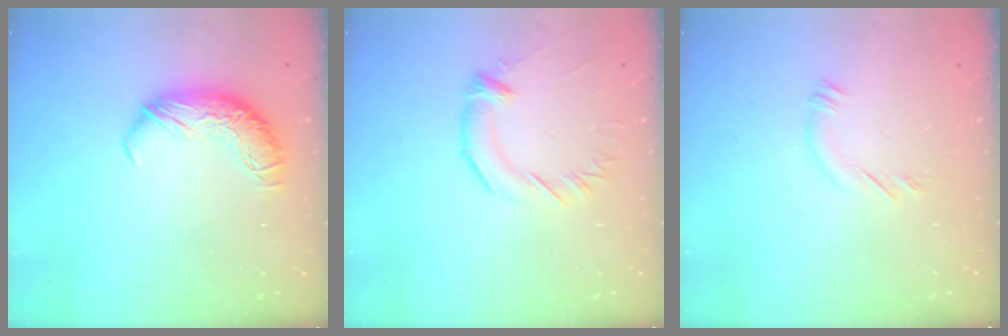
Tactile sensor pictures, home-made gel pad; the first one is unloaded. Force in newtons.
{"total": 2.0, "press": 1.9, "slide": 0.7}
{"total": 6.4, "press": 6.4, "slide": 0.7}